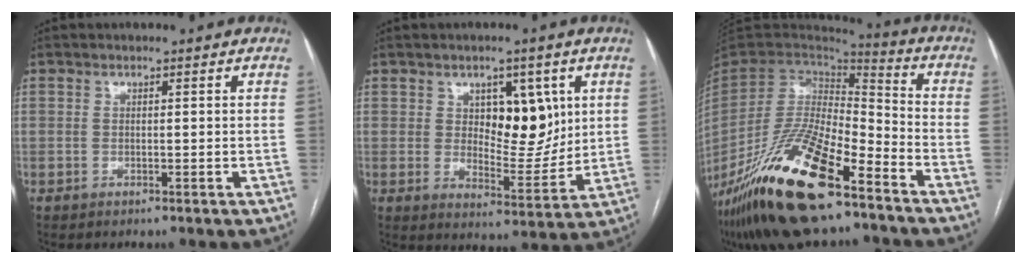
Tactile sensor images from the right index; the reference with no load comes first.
{"total": 9.2, "force": [3.0, 4.7, 7.3], "torque": [-0.101, 0.004, 0.055]}
{"total": 25.0, "force": [-15.9, 6.2, 18.2], "torque": [-0.374, -0.044, -0.286]}